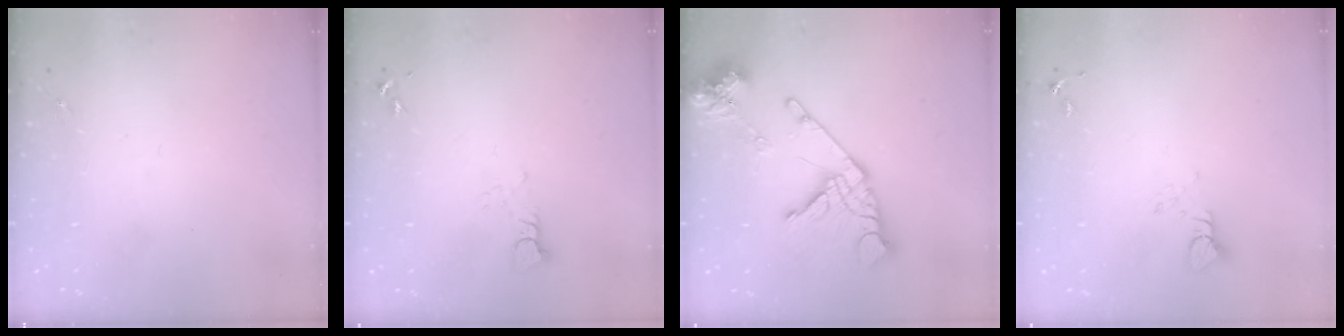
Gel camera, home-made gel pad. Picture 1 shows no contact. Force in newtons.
{"total": 3.3, "press": 3.3, "slide": 0.0}
{"total": 20.4, "press": 20.3, "slide": 2.5}
{"total": 3.9, "press": 3.9, "slide": 0.2}